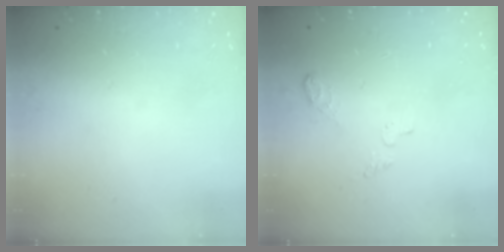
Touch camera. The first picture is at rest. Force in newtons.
{"total": 4.1, "press": 4.0, "slide": 0.9}